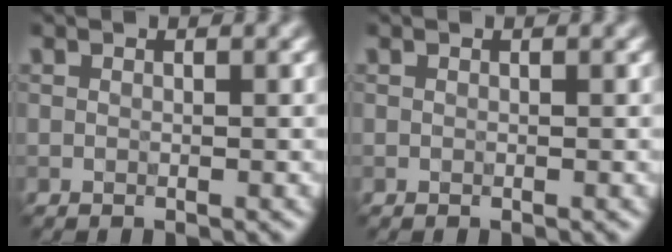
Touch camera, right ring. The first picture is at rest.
{"total": 0.0}